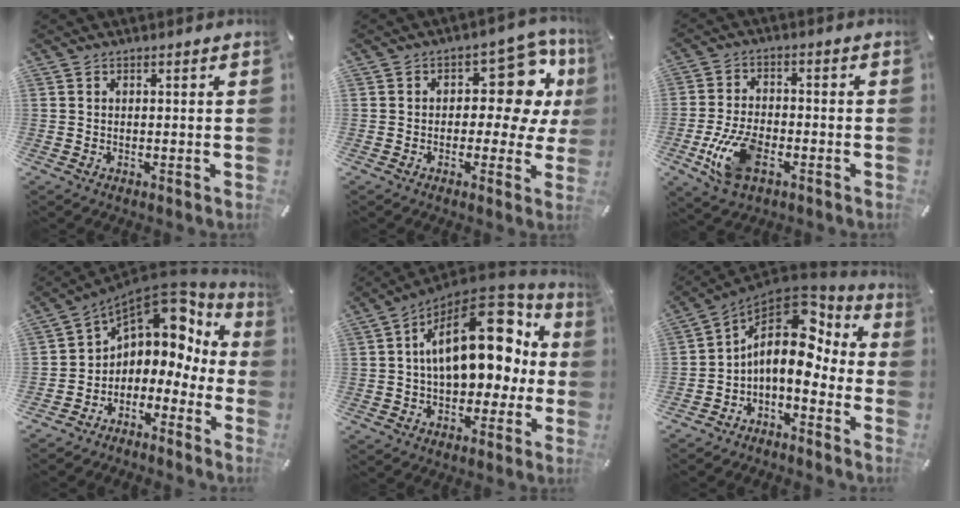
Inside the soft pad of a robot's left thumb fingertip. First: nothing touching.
{"total": 13.7, "force": [3.9, 7.9, 10.5], "torque": [-0.128, -0.029, 0.065]}
{"total": 11.2, "force": [-4.2, 6.5, 8.2], "torque": [-0.167, 0.005, -0.074]}
{"total": 6.9, "force": [3.8, 5.2, 2.4], "torque": [-0.057, -0.046, 0.069]}
{"total": 21.8, "force": [5.2, 13.0, 16.7], "torque": [-0.255, -0.025, 0.090]}
{"total": 13.1, "force": [1.8, 8.6, 9.7], "torque": [-0.159, -0.033, 0.028]}